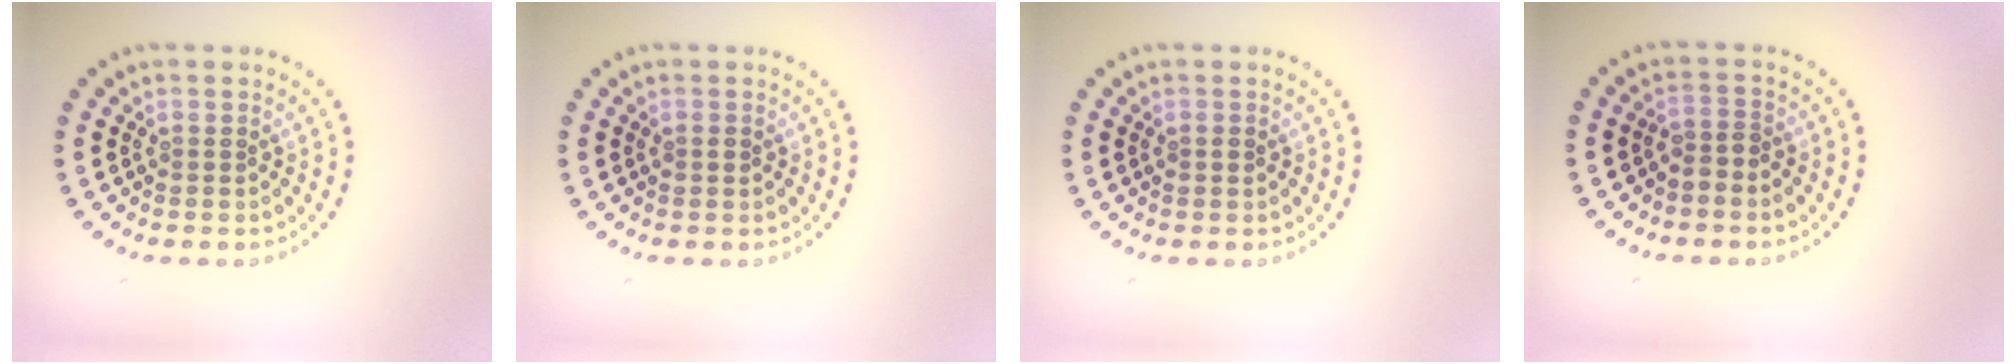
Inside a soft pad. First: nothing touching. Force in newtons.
{"total": 0.8, "press": 0.8, "slide": 0.2}
{"total": 0.7, "press": 0.7, "slide": 0.2}
{"total": 1.5, "press": 1.2, "slide": 0.9}